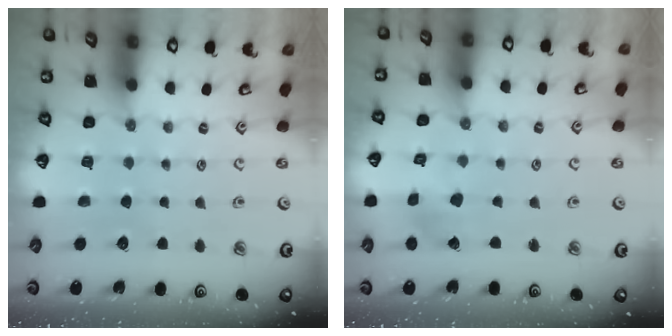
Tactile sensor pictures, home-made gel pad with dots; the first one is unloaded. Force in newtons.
{"total": 2.4, "press": 2.3, "slide": 0.4}